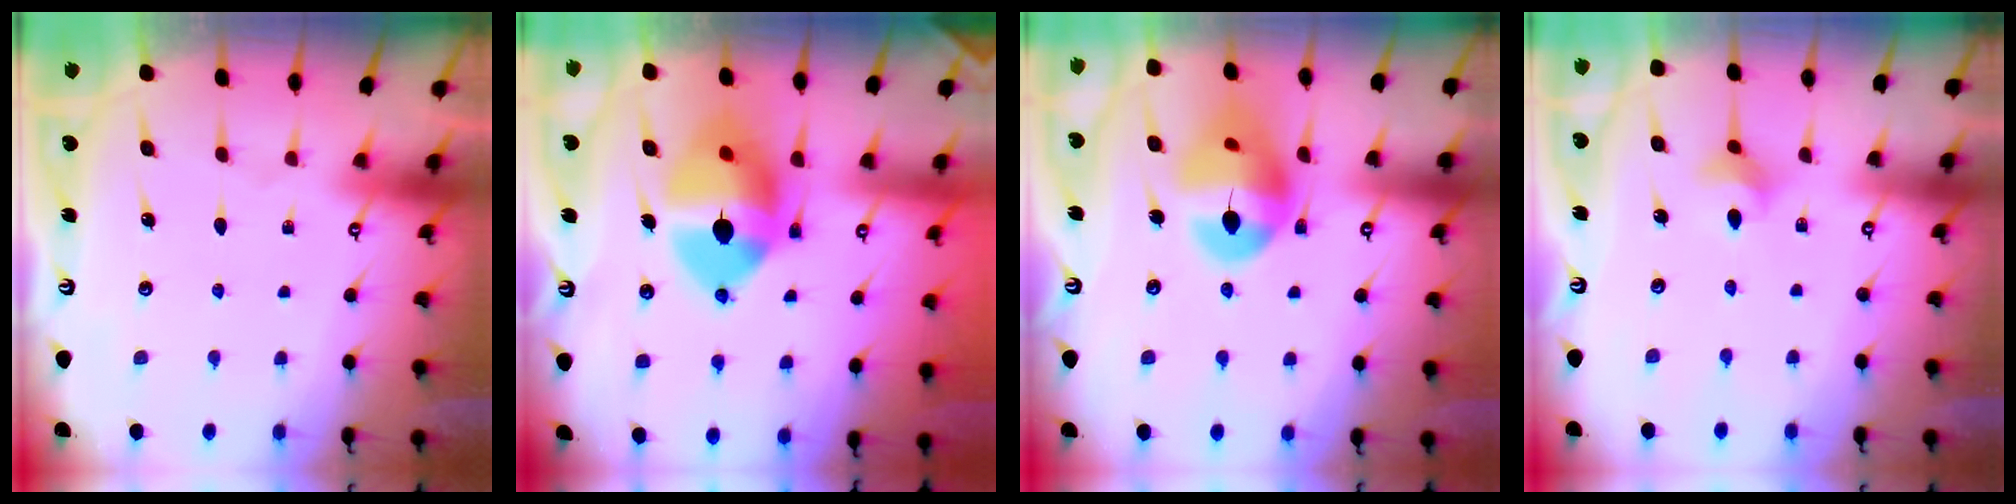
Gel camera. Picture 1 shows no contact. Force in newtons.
{"total": 14.2, "press": 14.0, "slide": 2.0}
{"total": 15.8, "press": 15.7, "slide": 1.8}
{"total": 4.0, "press": 4.0, "slide": 0.8}